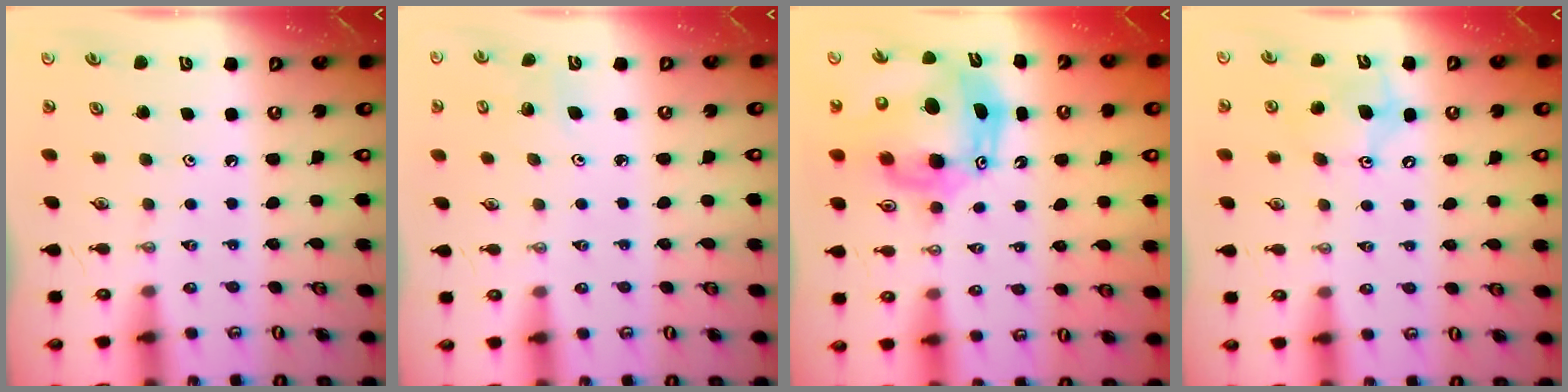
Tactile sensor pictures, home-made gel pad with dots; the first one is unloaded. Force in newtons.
{"total": 3.4, "press": 3.4, "slide": 0.3}
{"total": 14.4, "press": 14.2, "slide": 2.3}
{"total": 9.6, "press": 9.3, "slide": 2.5}